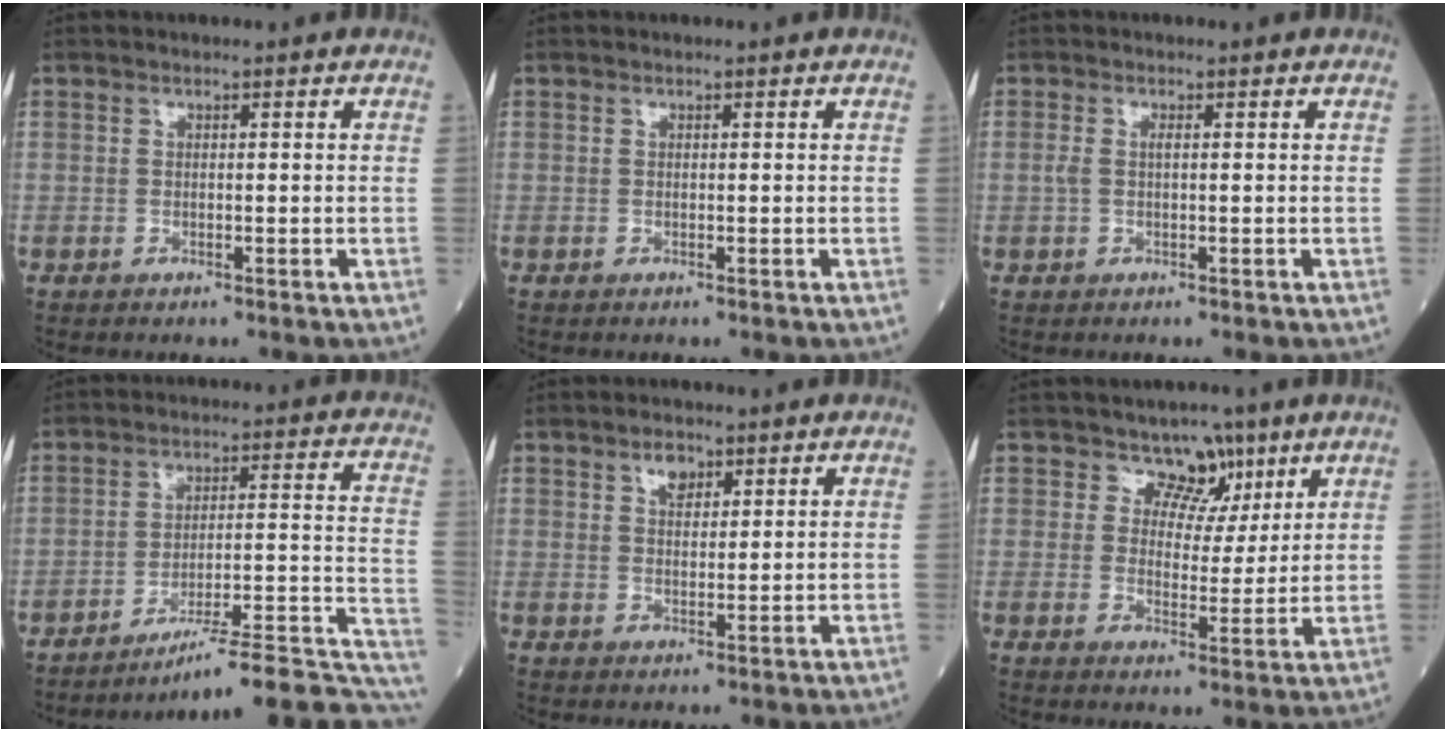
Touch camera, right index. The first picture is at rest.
{"total": 0.0}
{"total": 1.3, "force": [0.1, 0.3, 1.2], "torque": [-0.033, 0.001, 0.002]}
{"total": 19.2, "force": [-17.2, -0.1, 8.5], "torque": [-0.048, 0.028, -0.238]}
{"total": 2.6, "force": [1.6, 1.4, 1.5], "torque": [-0.025, 0.002, 0.029]}
{"total": 5.2, "force": [3.5, 3.8, 0.8], "torque": [0.006, -0.003, 0.051]}